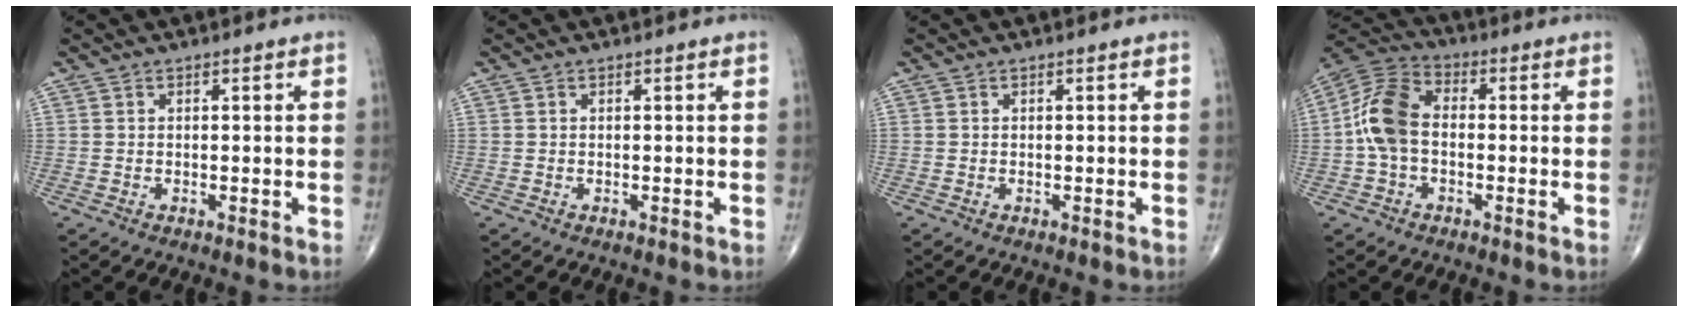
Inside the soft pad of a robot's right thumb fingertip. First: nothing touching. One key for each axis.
{"total": 0.0}
{"total": 0.0}
{"total": 10.8, "fx": -0.8, "fy": 7.1, "fz": 8.1, "tx": -0.161, "ty": 0.032, "tz": -0.028}